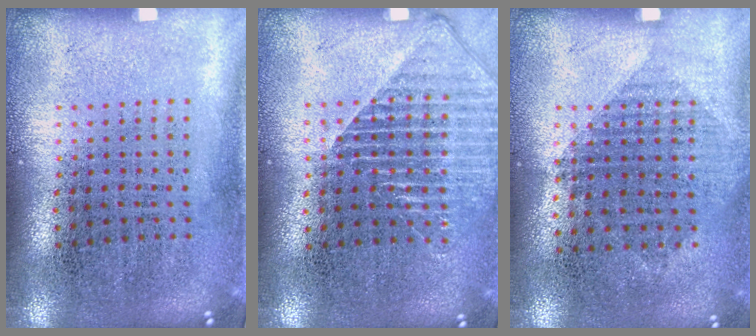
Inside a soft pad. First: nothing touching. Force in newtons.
{"total": 1.6, "press": 1.4, "slide": 0.8}
{"total": 0.9, "press": 0.9, "slide": 0.4}